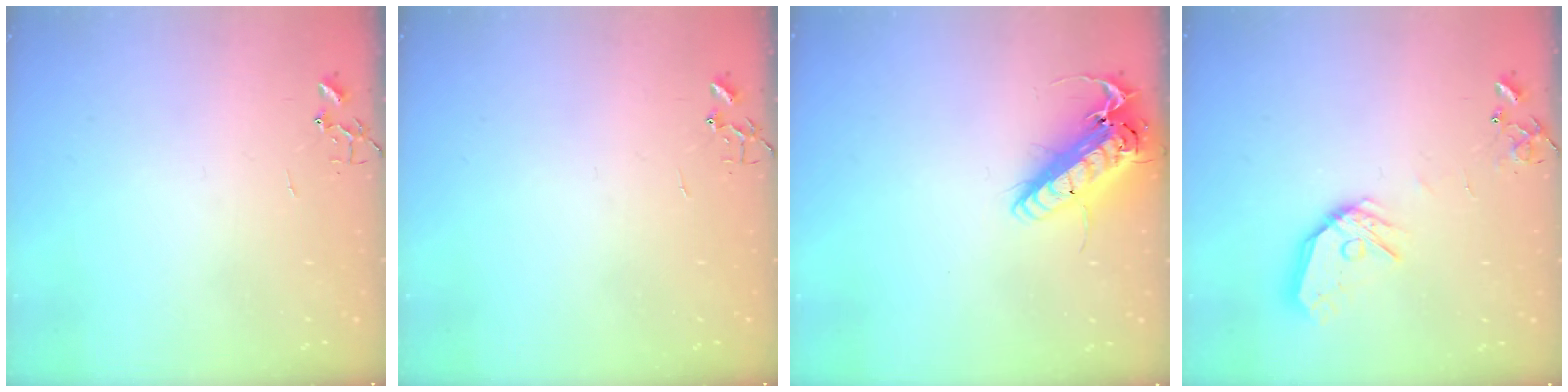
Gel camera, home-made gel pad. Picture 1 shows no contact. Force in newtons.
{"total": 0.0}
{"total": 18.3, "press": 18.0, "slide": 3.3}
{"total": 12.5, "press": 12.4, "slide": 0.9}